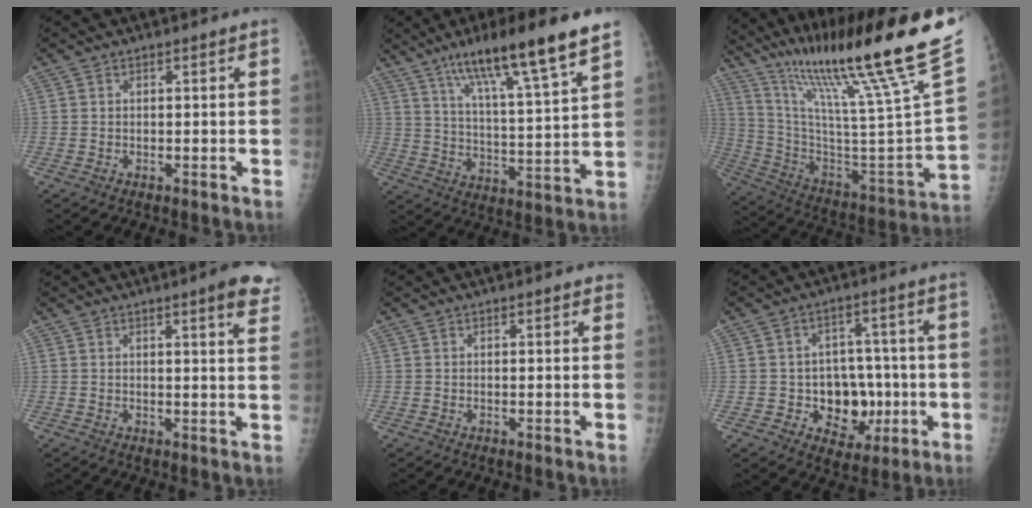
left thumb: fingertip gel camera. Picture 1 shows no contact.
{"total": 18.3, "force": [11.8, 1.8, 13.9], "torque": [-0.216, -0.047, 0.194]}
{"total": 35.0, "force": [24.8, 2.1, 24.6], "torque": [-0.378, -0.111, 0.391]}
{"total": 7.1, "force": [4.6, 0.9, 5.4], "torque": [-0.055, -0.014, 0.043]}
{"total": 0.8, "force": [0.6, 0.4, 0.4], "torque": [-0.004, -0.002, 0.003]}
{"total": 10.8, "force": [-2.3, 8.5, 6.3], "torque": [-0.036, 0.020, -0.025]}